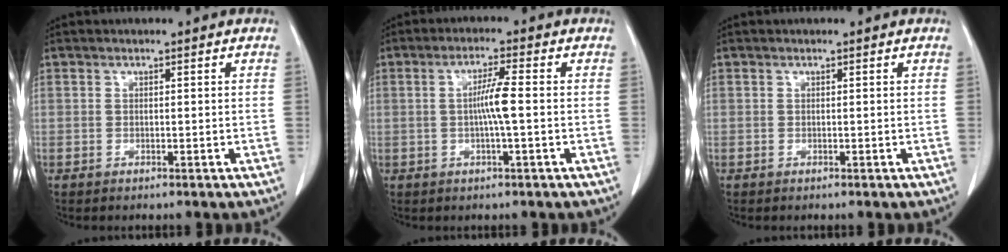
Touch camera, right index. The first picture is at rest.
{"total": 4.4, "force": [-0.3, -0.2, 4.4], "torque": [-0.083, 0.001, -0.006]}
{"total": 0.0}